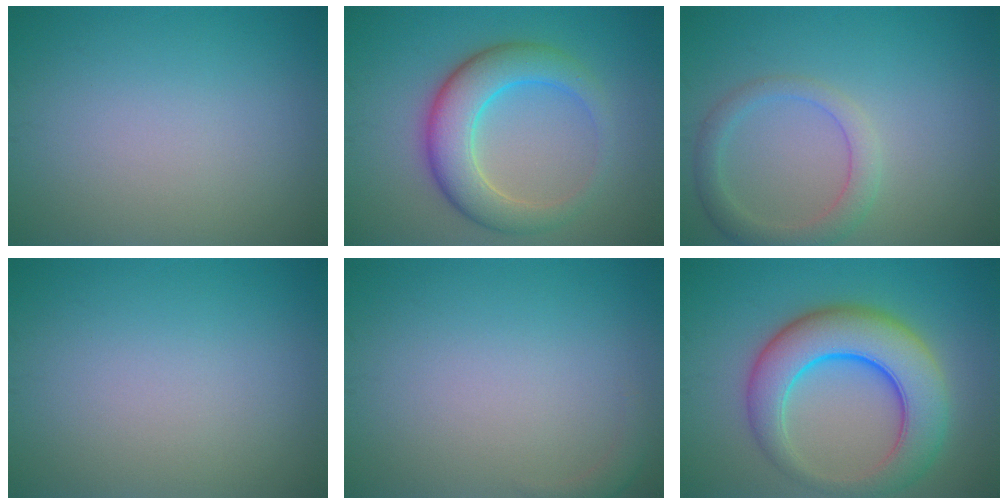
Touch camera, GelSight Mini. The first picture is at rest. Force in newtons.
{"total": 6.3, "press": 6.3, "slide": 0.5}
{"total": 3.0, "press": 2.9, "slide": 0.3}
{"total": 0.0}
{"total": 1.0, "press": 1.0, "slide": 0.2}
{"total": 9.0, "press": 9.0, "slide": 0.3}